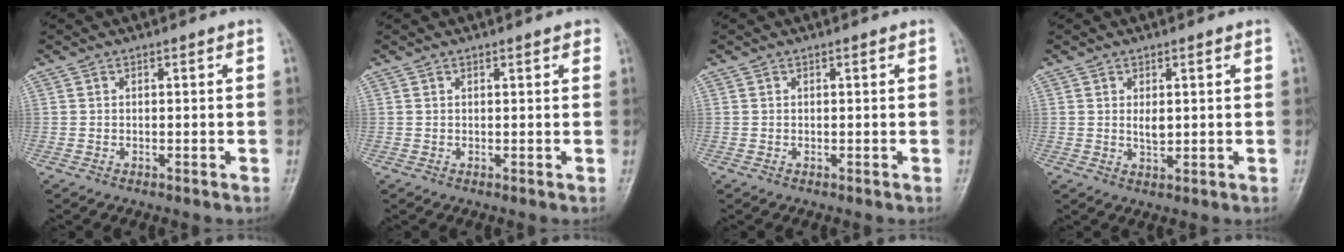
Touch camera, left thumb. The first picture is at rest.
{"total": 1.2, "force": [0.8, 0.4, 0.7], "torque": [-0.008, -0.001, 0.008]}
{"total": 0.0}
{"total": 2.5, "force": [0.6, 1.3, 2.1], "torque": [-0.030, -0.007, 0.013]}